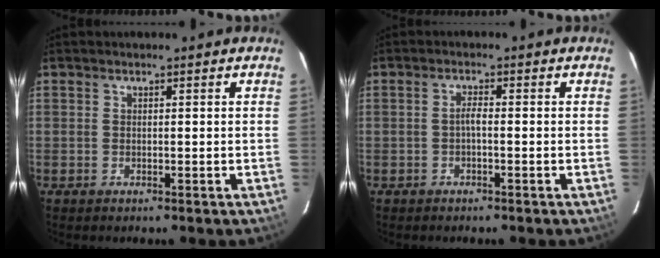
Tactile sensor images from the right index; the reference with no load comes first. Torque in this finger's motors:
{"motor_torque": [0.27, 0.10, 0.24, 0.04]}